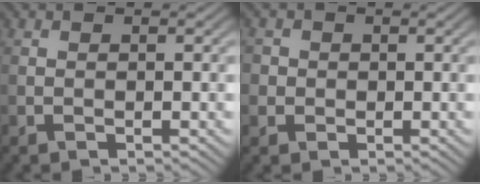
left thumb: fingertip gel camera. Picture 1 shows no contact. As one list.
[{"total": 2.3, "force": [0.1, 2.3, 0.4], "torque": [-0.010, 0.002, -0.006]}]